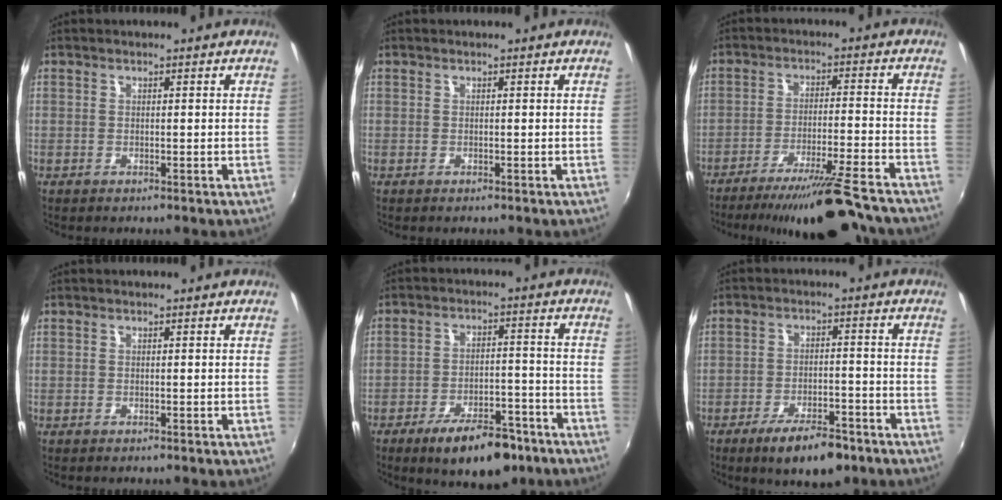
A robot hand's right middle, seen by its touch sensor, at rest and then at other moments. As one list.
[{"total": 0.0}, {"total": 15.5, "force": [-13.7, -0.2, 7.2], "torque": [-0.136, -0.026, -0.210]}, {"total": 0.0}, {"total": 12.3, "force": [-8.6, 5.2, 7.2], "torque": [-0.124, 0.007, -0.120]}, {"total": 9.5, "force": [-6.6, 3.5, 5.9], "torque": [-0.117, -0.008, -0.101]}]